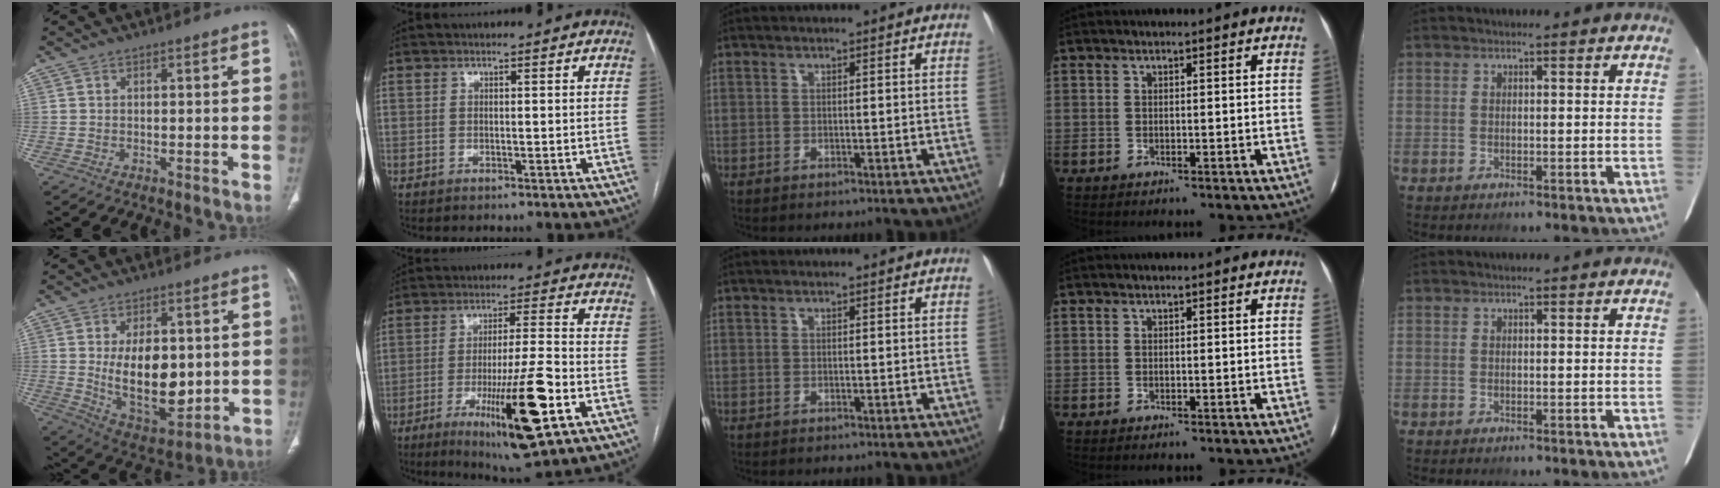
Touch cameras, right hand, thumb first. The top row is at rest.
{"thumb": {"total": 14.8, "force": [0.7, 8.3, 12.2], "torque": [-0.164, -0.023, 0.033]}, "index": {"total": 16.0, "force": [-6.2, 1.8, 14.7], "torque": [-0.245, -0.020, -0.093]}}